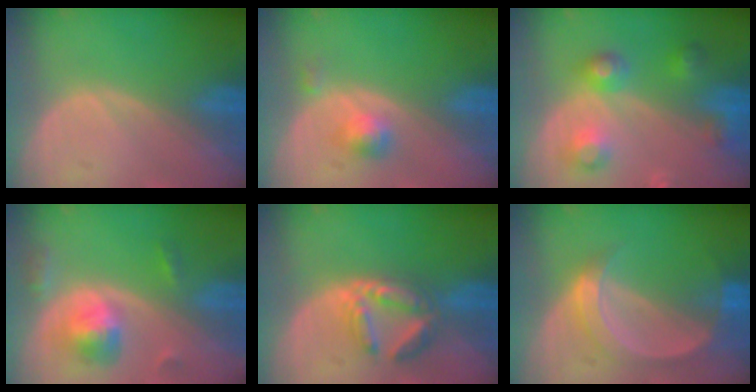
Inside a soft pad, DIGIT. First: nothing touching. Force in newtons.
{"total": 2.6, "press": 2.4, "slide": 1.1}
{"total": 6.0, "press": 6.0, "slide": 0.3}
{"total": 5.6, "press": 5.2, "slide": 1.9}
{"total": 6.0, "press": 5.7, "slide": 1.8}
{"total": 6.1, "press": 5.6, "slide": 2.3}